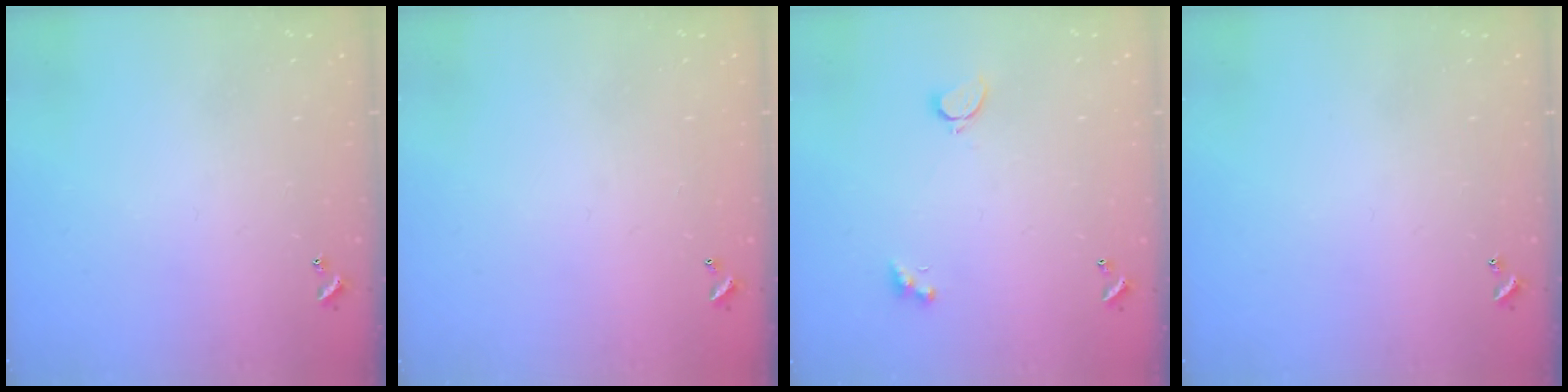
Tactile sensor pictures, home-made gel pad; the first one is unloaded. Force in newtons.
{"total": 2.9, "press": 2.9, "slide": 0.1}
{"total": 1.9, "press": 1.9, "slide": 0.6}
{"total": 0.0}